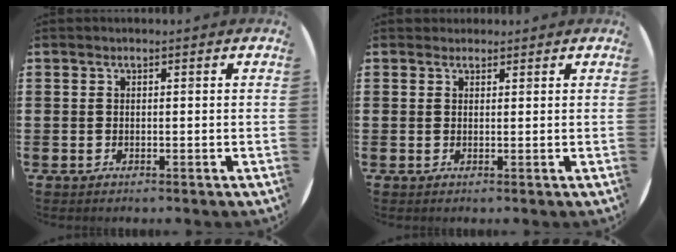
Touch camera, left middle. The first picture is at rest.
{"total": 0.9, "force": [0.8, 0.3, -0.1], "torque": [0.000, 0.003, 0.016]}